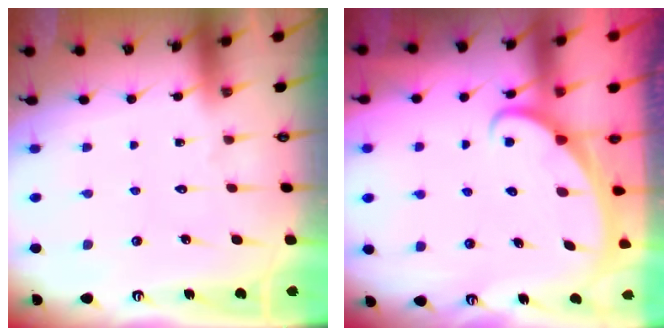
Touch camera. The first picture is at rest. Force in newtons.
{"total": 2.5, "press": 2.5, "slide": 0.3}